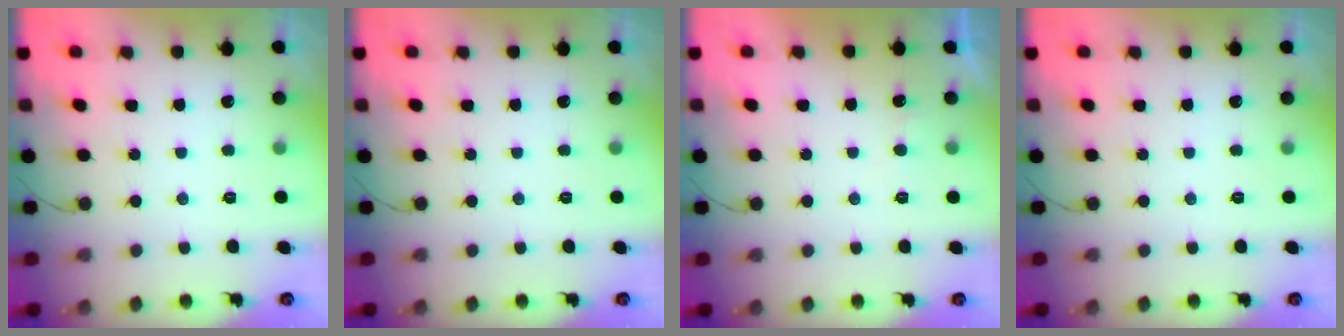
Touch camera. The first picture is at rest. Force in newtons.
{"total": 0.0}
{"total": 3.8, "press": 3.7, "slide": 0.2}
{"total": 0.0}